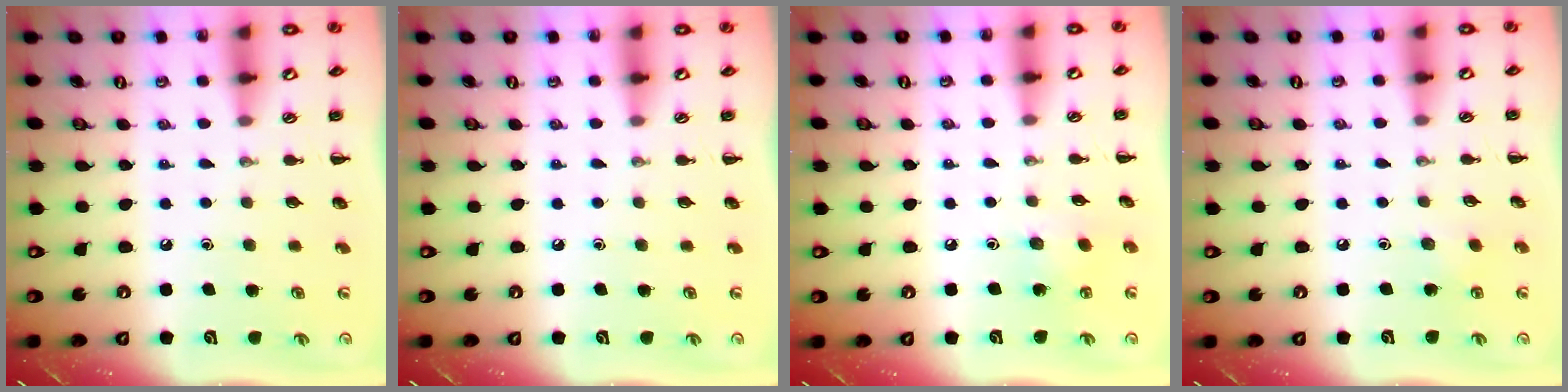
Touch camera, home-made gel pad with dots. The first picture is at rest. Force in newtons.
{"total": 0.0}
{"total": 3.7, "press": 3.6, "slide": 0.9}
{"total": 3.1, "press": 3.0, "slide": 0.8}